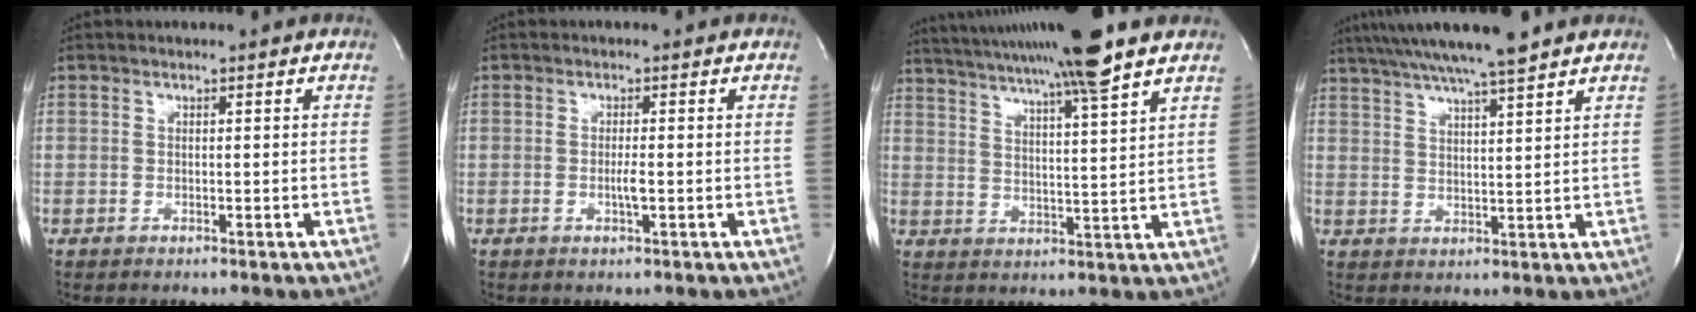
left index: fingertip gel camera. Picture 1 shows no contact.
{"total": 1.6, "force": [-0.4, 0.0, 1.6], "torque": [-0.033, -0.003, -0.006]}
{"total": 17.2, "force": [14.3, -1.2, 9.4], "torque": [-0.169, 0.010, 0.213]}
{"total": 12.6, "force": [10.6, -0.2, 6.8], "torque": [-0.124, 0.024, 0.165]}